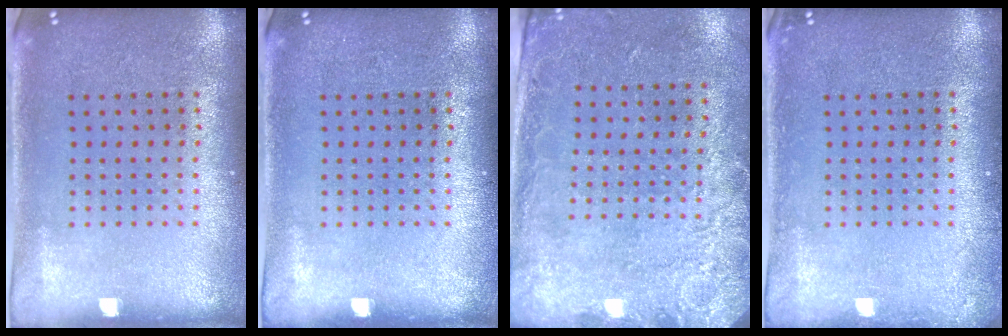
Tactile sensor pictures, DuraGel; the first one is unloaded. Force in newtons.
{"total": 0.0}
{"total": 2.6, "press": 1.9, "slide": 1.8}
{"total": 0.8, "press": 0.8, "slide": 0.1}